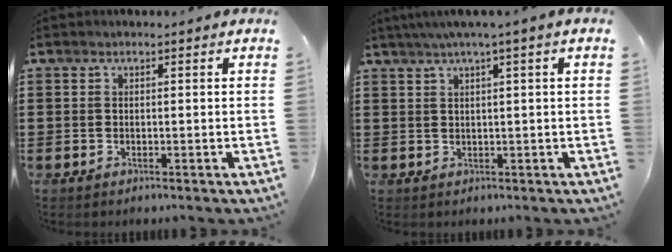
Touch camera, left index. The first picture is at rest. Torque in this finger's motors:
{"motor_torque": [0.25, 0.12, 0.66, 0.21]}